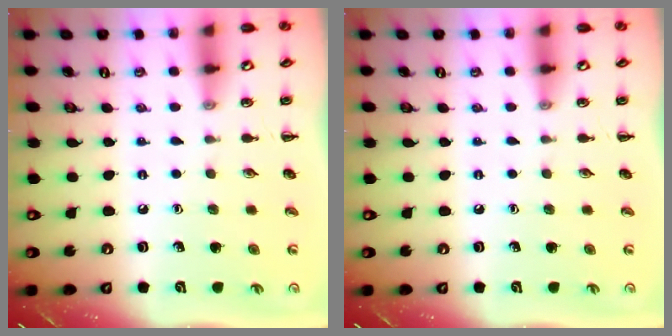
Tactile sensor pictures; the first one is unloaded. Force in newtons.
{"total": 0.0}